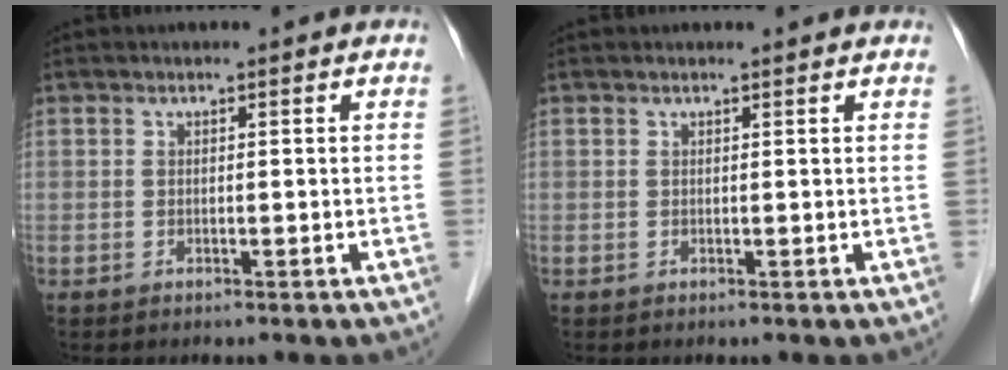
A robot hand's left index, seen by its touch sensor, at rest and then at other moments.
{"total": 1.0, "force": [1.0, 0.1, 0.1], "torque": [-0.012, 0.004, 0.011]}